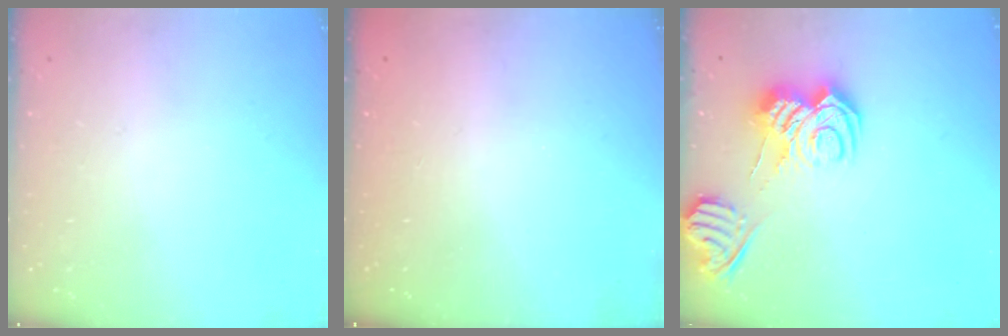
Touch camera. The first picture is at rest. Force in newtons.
{"total": 2.3, "press": 2.2, "slide": 0.8}
{"total": 13.6, "press": 13.6, "slide": 1.5}